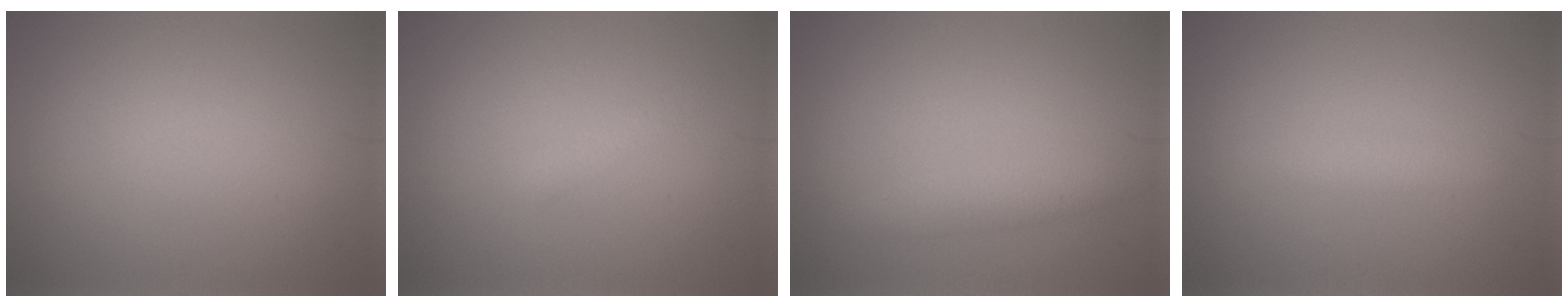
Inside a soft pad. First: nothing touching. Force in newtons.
{"total": 0.9, "press": 0.9, "slide": 0.0}
{"total": 2.0, "press": 1.9, "slide": 0.2}
{"total": 1.4, "press": 1.4, "slide": 0.1}